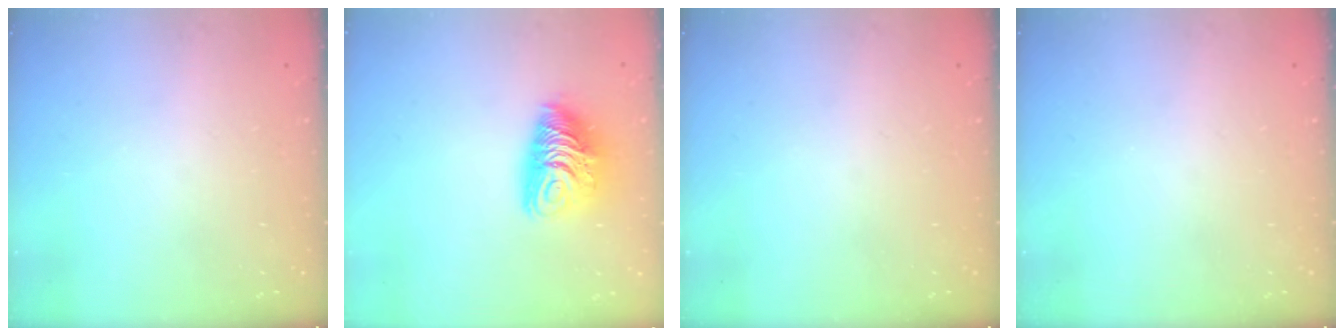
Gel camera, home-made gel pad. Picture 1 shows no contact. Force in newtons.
{"total": 10.4, "press": 10.4, "slide": 0.9}
{"total": 0.0}
{"total": 0.0}